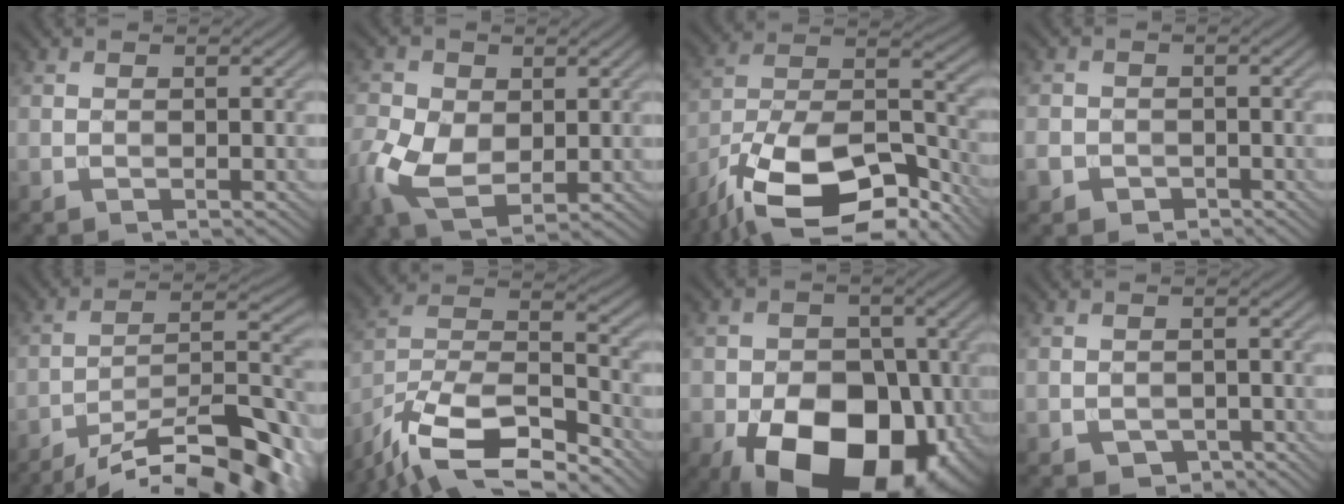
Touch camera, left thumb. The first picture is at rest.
{"total": 7.7, "force": [-0.9, 5.2, 5.6], "torque": [-0.147, -0.009, -0.022]}
{"total": 19.5, "force": [-14.1, 7.9, 10.9], "torque": [-0.225, -0.044, -0.215]}
{"total": 3.0, "force": [-1.3, 2.5, 0.9], "torque": [-0.025, -0.011, -0.026]}
{"total": 17.9, "force": [-14.1, 4.1, 10.1], "torque": [-0.160, -0.005, -0.211]}
{"total": 16.8, "force": [-13.2, 5.4, 8.7], "torque": [-0.195, -0.028, -0.220]}
{"total": 18.9, "force": [-8.0, 12.9, 11.3], "torque": [-0.151, -0.033, -0.139]}
{"total": 2.3, "force": [-1.1, 1.8, 1.0], "torque": [-0.018, -0.012, -0.016]}